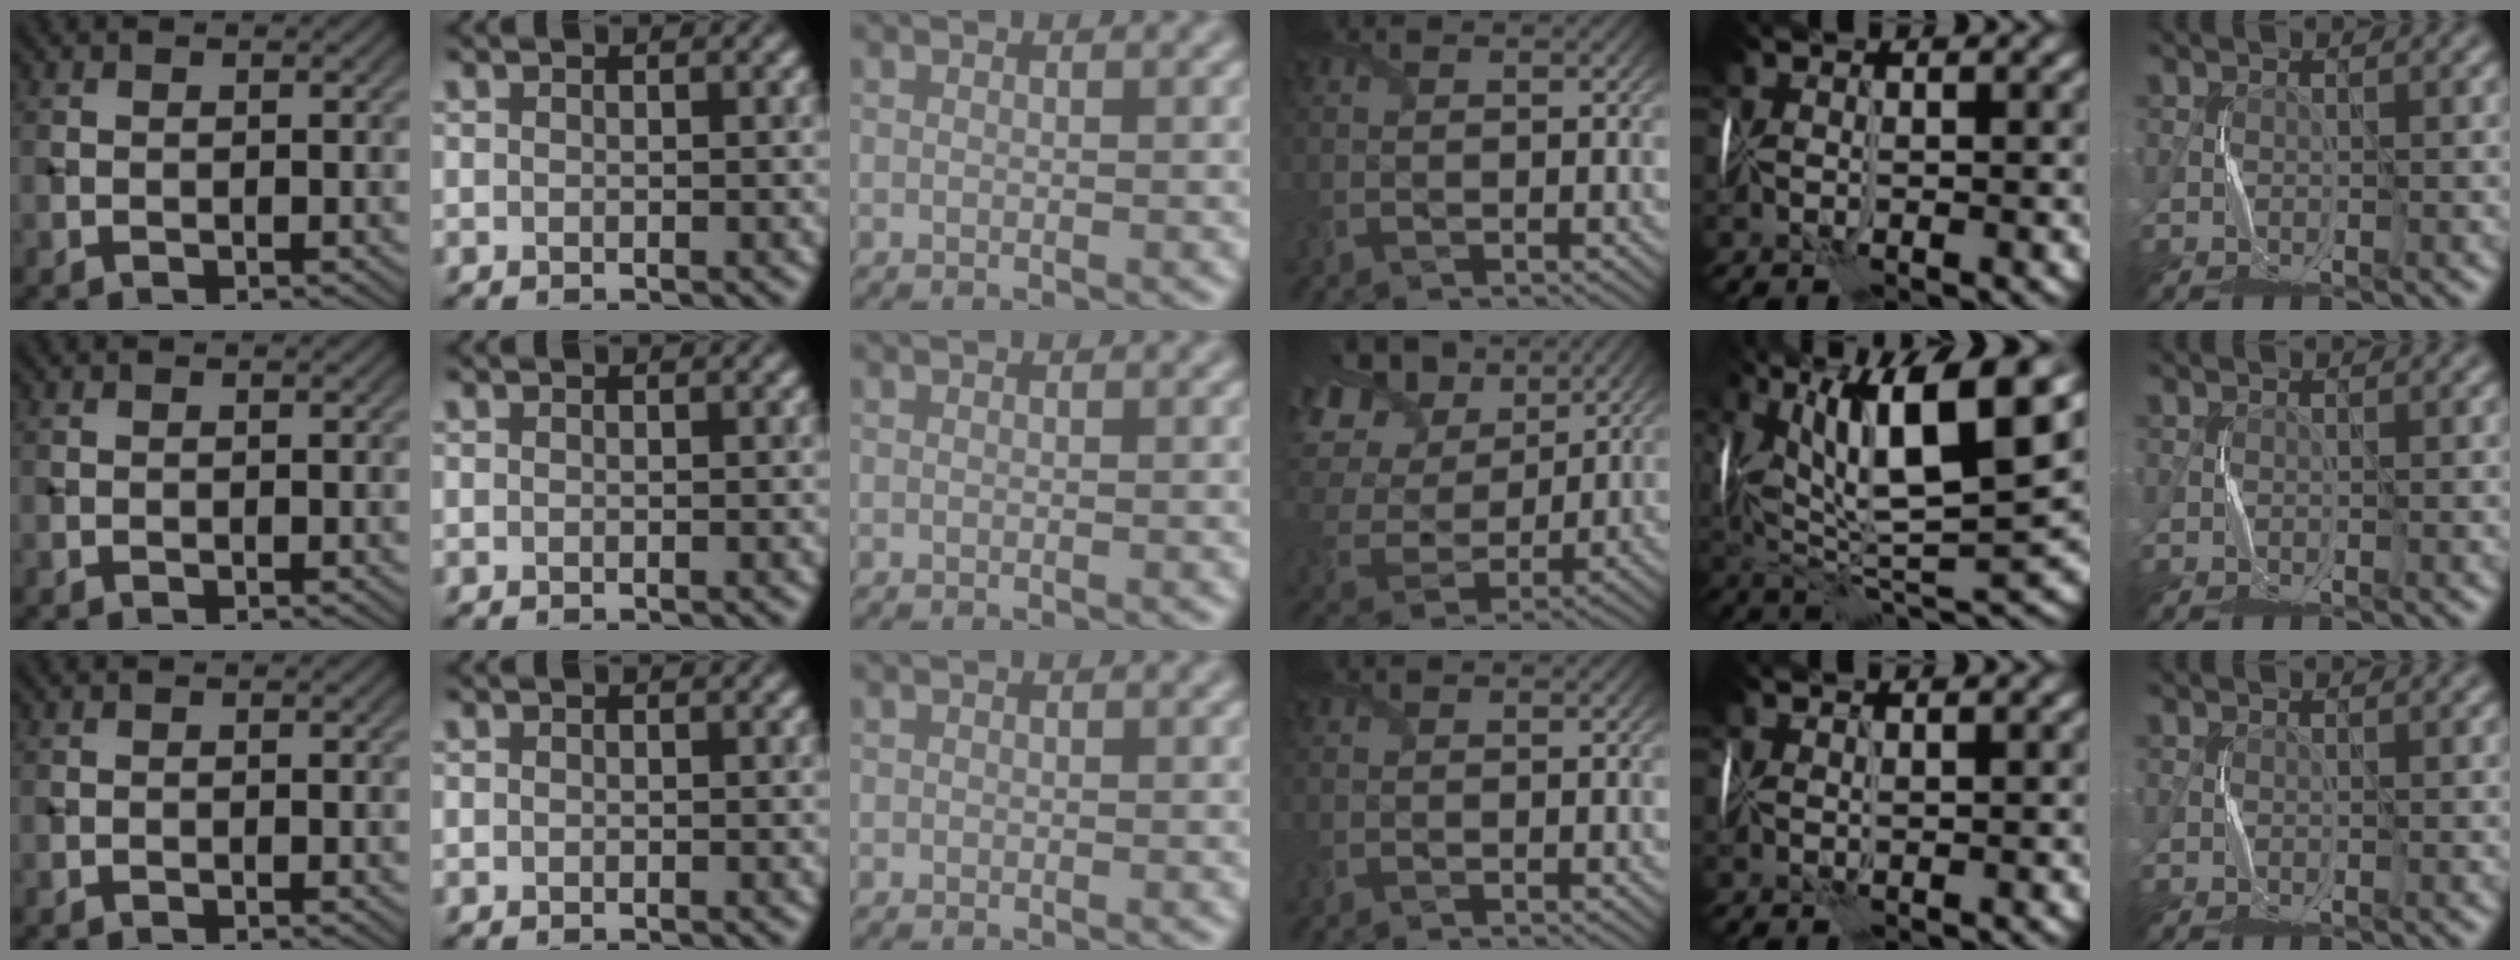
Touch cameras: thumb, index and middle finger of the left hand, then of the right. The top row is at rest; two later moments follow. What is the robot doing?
{"motion": "fold", "object": "tissue"}